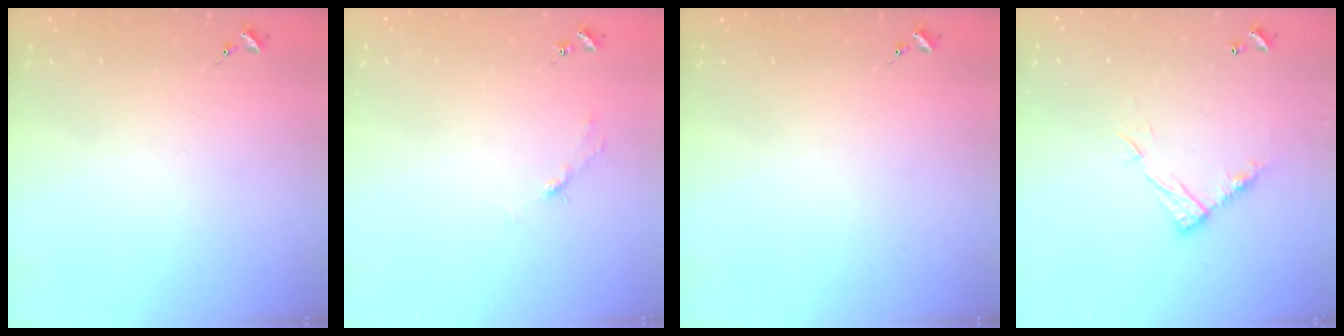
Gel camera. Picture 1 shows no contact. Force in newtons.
{"total": 2.7, "press": 2.7, "slide": 0.4}
{"total": 0.0}
{"total": 10.6, "press": 10.6, "slide": 0.4}